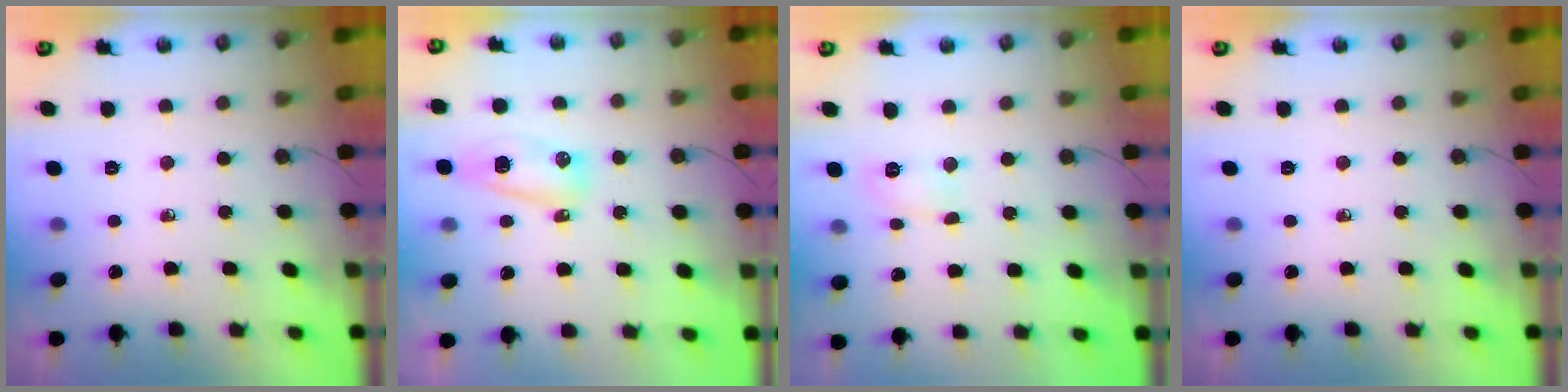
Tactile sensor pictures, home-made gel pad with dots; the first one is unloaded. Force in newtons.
{"total": 7.9, "press": 7.9, "slide": 1.1}
{"total": 4.5, "press": 4.5, "slide": 0.2}
{"total": 0.0}